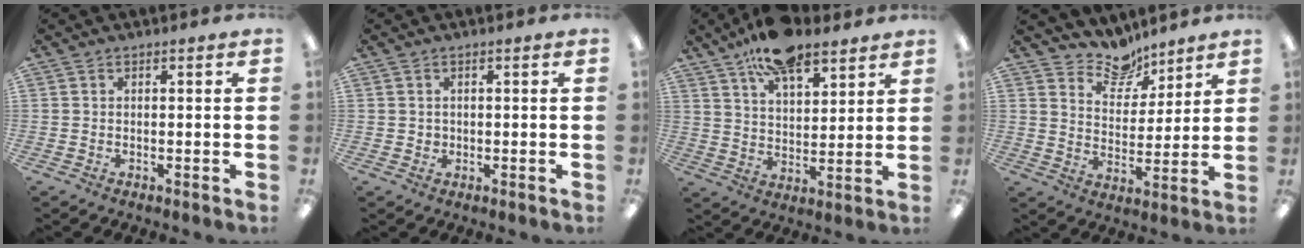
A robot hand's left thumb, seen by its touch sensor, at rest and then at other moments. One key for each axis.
{"total": 1.1, "fx": 0.3, "fy": 1.0, "fz": 0.2, "tx": -0.006, "ty": 0.004, "tz": 0.004}
{"total": 13.5, "fx": 9.9, "fy": 5.8, "fz": 7.1, "tx": -0.112, "ty": -0.048, "tz": 0.177}
{"total": 10.1, "fx": 8.7, "fy": 4.6, "fz": 2.1, "tx": -0.039, "ty": -0.063, "tz": 0.162}